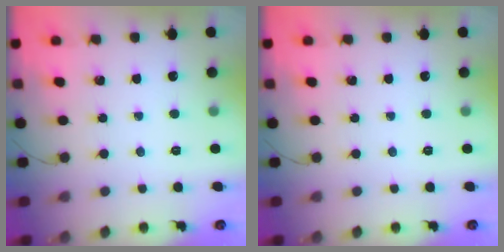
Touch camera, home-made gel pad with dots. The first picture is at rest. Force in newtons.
{"total": 0.0}